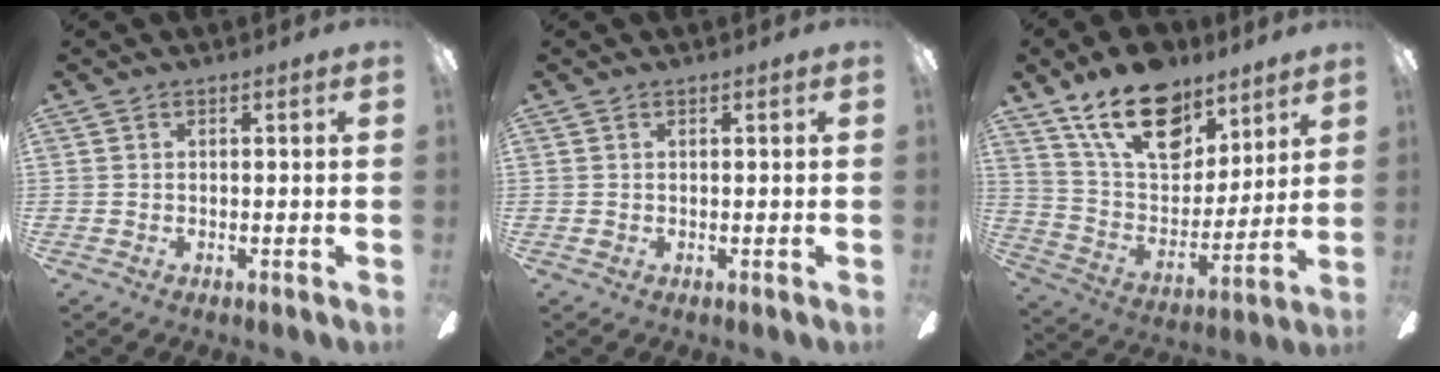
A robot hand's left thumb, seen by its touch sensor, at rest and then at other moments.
{"total": 0.0}
{"total": 20.8, "force": [13.9, 11.2, 10.8], "torque": [-0.176, -0.077, 0.250]}